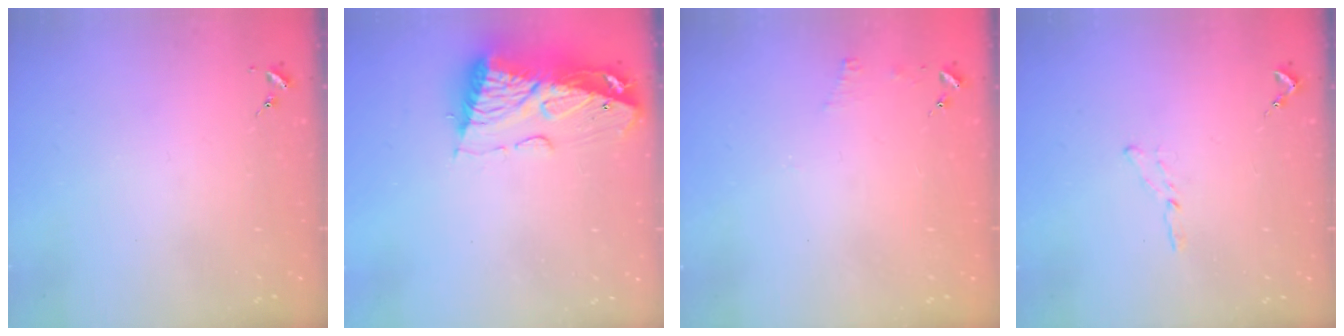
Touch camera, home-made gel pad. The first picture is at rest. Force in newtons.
{"total": 12.6, "press": 12.5, "slide": 1.4}
{"total": 4.7, "press": 4.6, "slide": 0.5}
{"total": 3.5, "press": 3.5, "slide": 0.4}